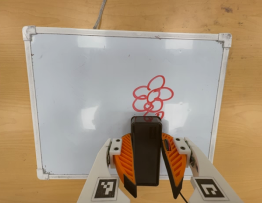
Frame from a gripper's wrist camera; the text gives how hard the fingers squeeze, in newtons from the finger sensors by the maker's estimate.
{"total": 8.9, "left": 6.9, "right": 10.9}